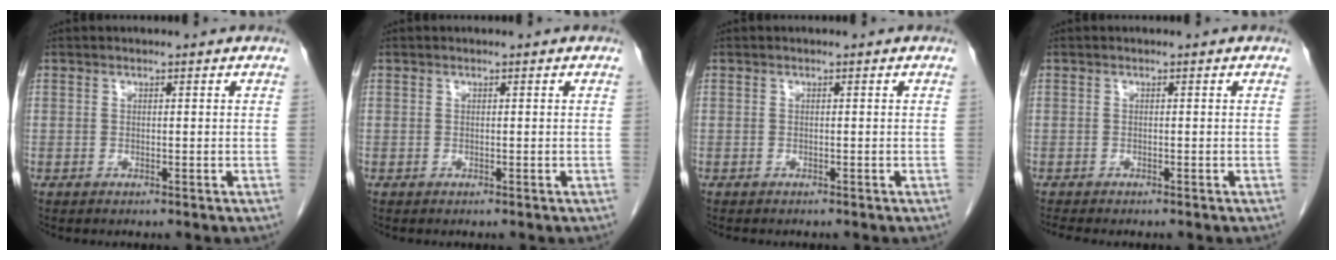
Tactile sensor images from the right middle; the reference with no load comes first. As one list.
[{"total": 0.0}, {"total": 1.7, "force": [-1.5, 0.6, 0.7], "torque": [-0.013, -0.003, -0.016]}, {"total": 1.8, "force": [-1.6, 0.2, 0.7], "torque": [-0.016, -0.005, -0.024]}]